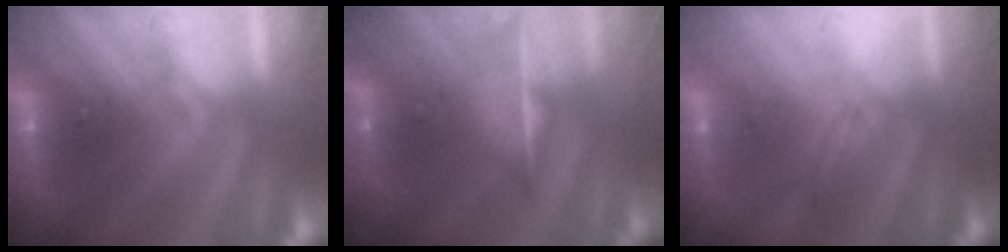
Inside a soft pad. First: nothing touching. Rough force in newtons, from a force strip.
{"total": 1.7}
{"total": 1.3}